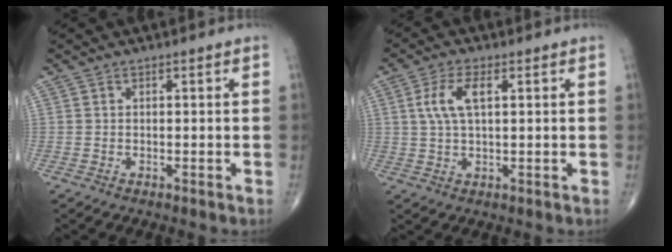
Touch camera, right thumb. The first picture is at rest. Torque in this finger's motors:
{"motor_torque": [-0.45, 0.62, 0.63, 0.19, 0.20]}